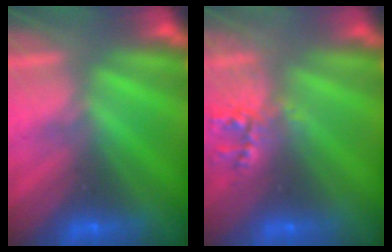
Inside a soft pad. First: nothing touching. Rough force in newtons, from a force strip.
{"total": 2.3}